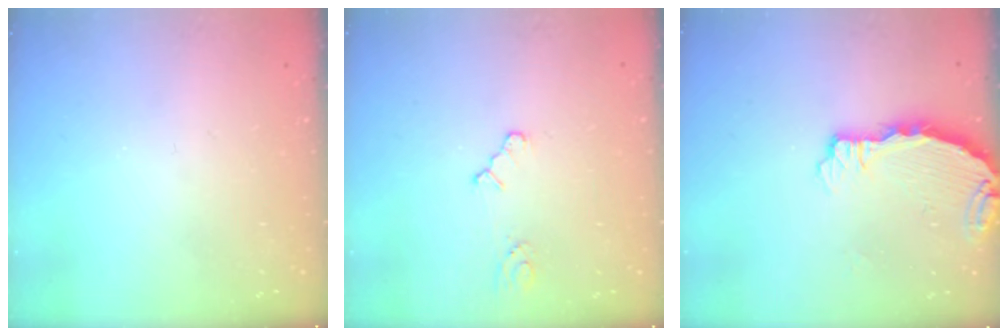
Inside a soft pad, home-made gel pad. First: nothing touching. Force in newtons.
{"total": 2.6, "press": 2.6, "slide": 0.4}
{"total": 3.8, "press": 3.8, "slide": 0.3}